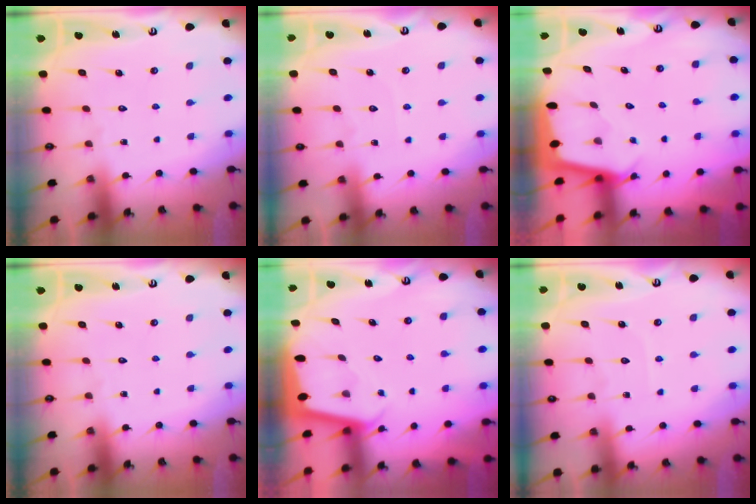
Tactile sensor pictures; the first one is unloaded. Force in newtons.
{"total": 3.3, "press": 3.3, "slide": 0.3}
{"total": 2.4, "press": 2.4, "slide": 0.1}
{"total": 0.0}
{"total": 1.9, "press": 1.9, "slide": 0.0}
{"total": 3.9, "press": 3.9, "slide": 0.4}